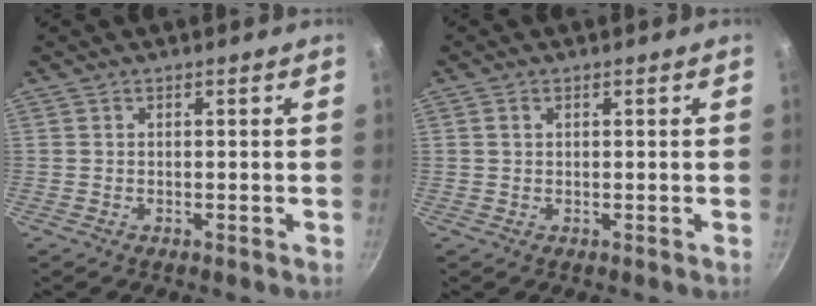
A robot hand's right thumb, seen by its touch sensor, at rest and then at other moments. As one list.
[{"total": 1.3, "force": [0.4, 1.0, 0.7], "torque": [-0.008, 0.004, 0.006]}]